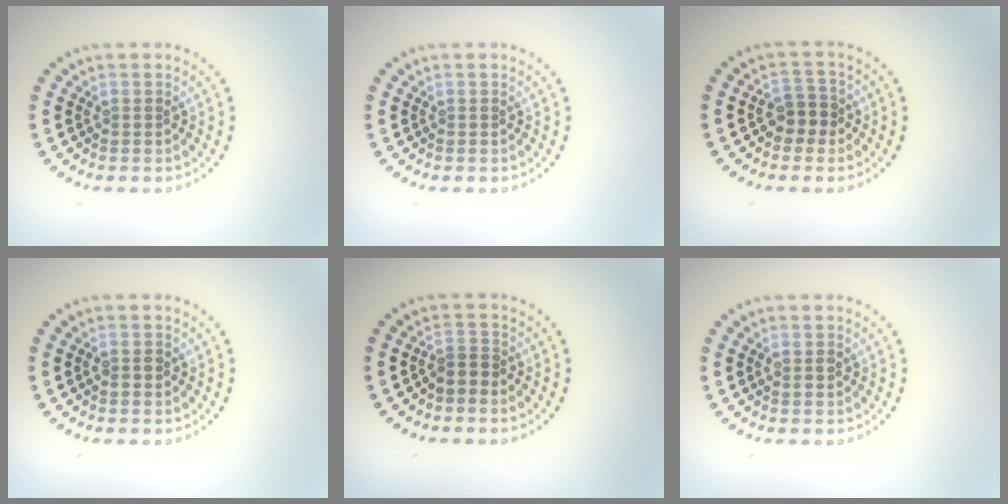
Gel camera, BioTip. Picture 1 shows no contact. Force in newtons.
{"total": 0.0}
{"total": 2.1, "press": 2.0, "slide": 0.7}
{"total": 0.9, "press": 0.9, "slide": 0.1}
{"total": 1.2, "press": 0.8, "slide": 0.9}
{"total": 0.8, "press": 0.8, "slide": 0.2}